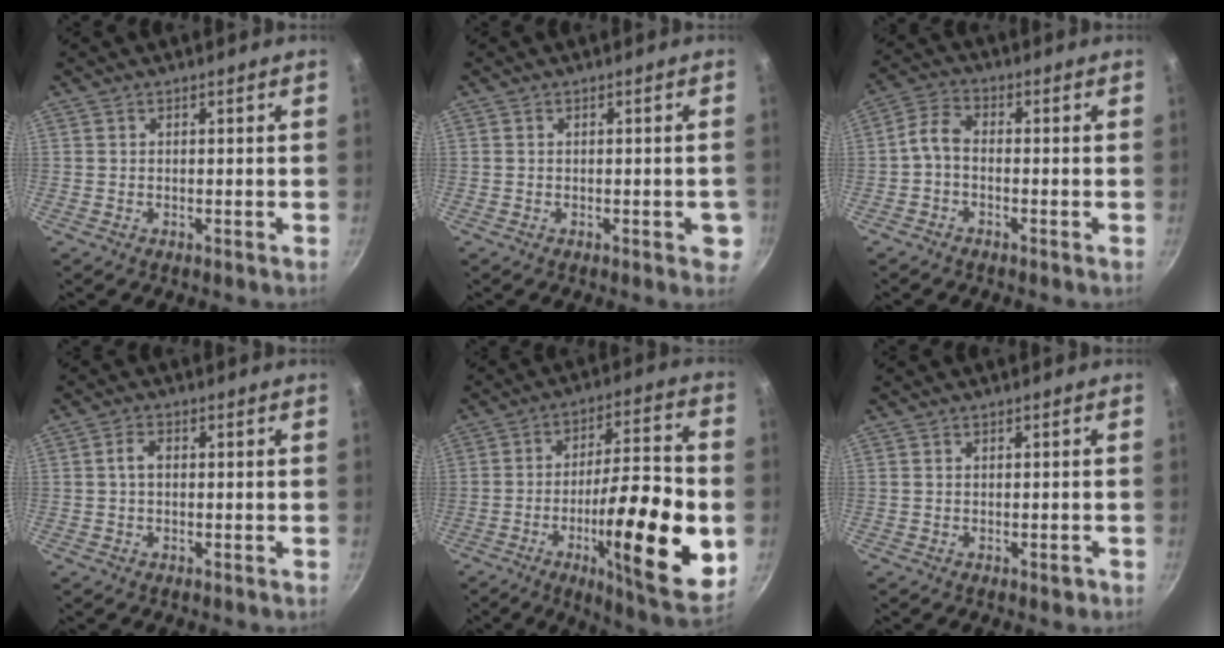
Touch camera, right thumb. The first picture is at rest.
{"total": 2.9, "force": [-0.9, 1.3, 2.5], "torque": [-0.013, 0.004, -0.011]}
{"total": 4.2, "force": [-1.3, 2.3, 3.2], "torque": [-0.076, 0.025, -0.038]}
{"total": 2.5, "force": [0.1, 1.6, 1.9], "torque": [-0.032, 0.008, -0.001]}
{"total": 25.2, "force": [-6.1, 6.7, 23.5], "torque": [-0.328, 0.019, -0.089]}
{"total": 1.1, "force": [-0.5, 0.6, 0.8], "torque": [-0.007, 0.005, -0.005]}